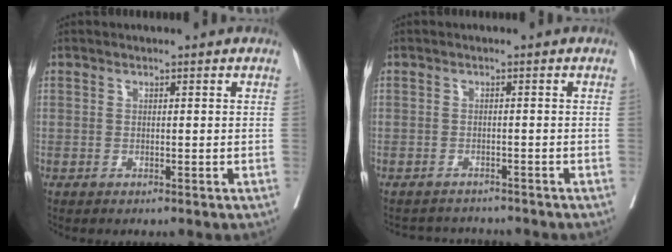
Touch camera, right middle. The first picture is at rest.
{"total": 3.8, "force": [-3.8, 0.4, -0.2], "torque": [0.009, -0.003, -0.057]}